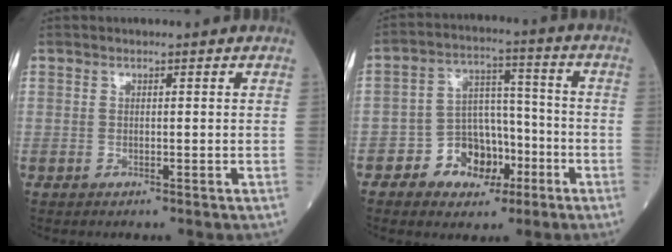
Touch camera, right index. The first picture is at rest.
{"total": 8.8, "force": [-4.3, 6.2, 4.6], "torque": [-0.080, 0.028, -0.068]}